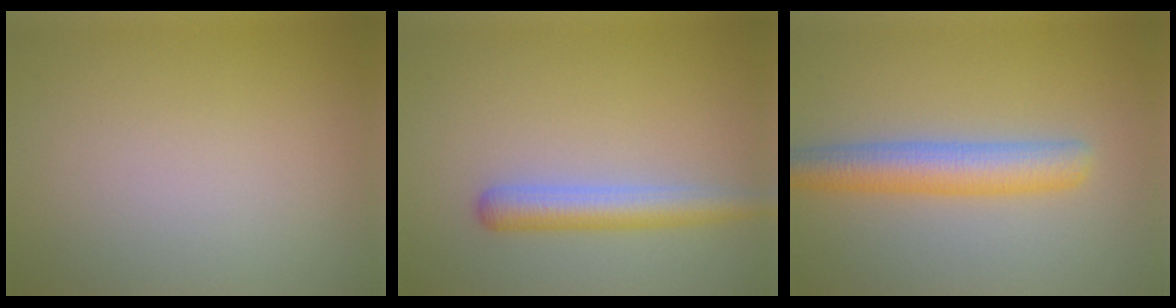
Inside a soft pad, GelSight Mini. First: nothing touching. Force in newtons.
{"total": 3.5, "press": 3.5, "slide": 0.1}
{"total": 4.8, "press": 4.8, "slide": 0.1}